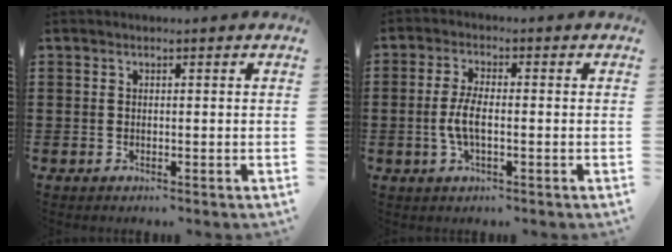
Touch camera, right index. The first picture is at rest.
{"total": 4.4, "force": [-0.8, 1.4, 4.1], "torque": [-0.102, -0.007, -0.024]}